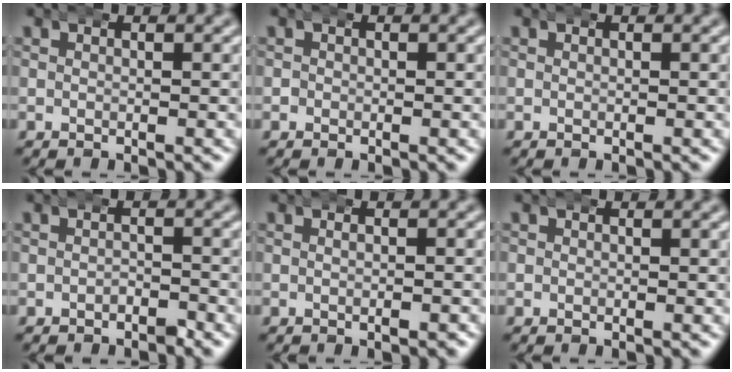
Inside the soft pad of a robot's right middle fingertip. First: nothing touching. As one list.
[{"total": 1.1, "force": [0.2, 1.1, -0.2], "torque": [-0.002, 0.003, -0.004]}, {"total": 0.0}, {"total": 0.8, "force": [-0.6, 0.5, 0.0], "torque": [0.003, 0.000, -0.017]}, {"total": 0.7, "force": [-0.1, 0.2, 0.7], "torque": [-0.002, 0.008, -0.011]}, {"total": 0.5, "force": [0.1, 0.5, -0.2], "torque": [0.001, 0.001, -0.003]}]